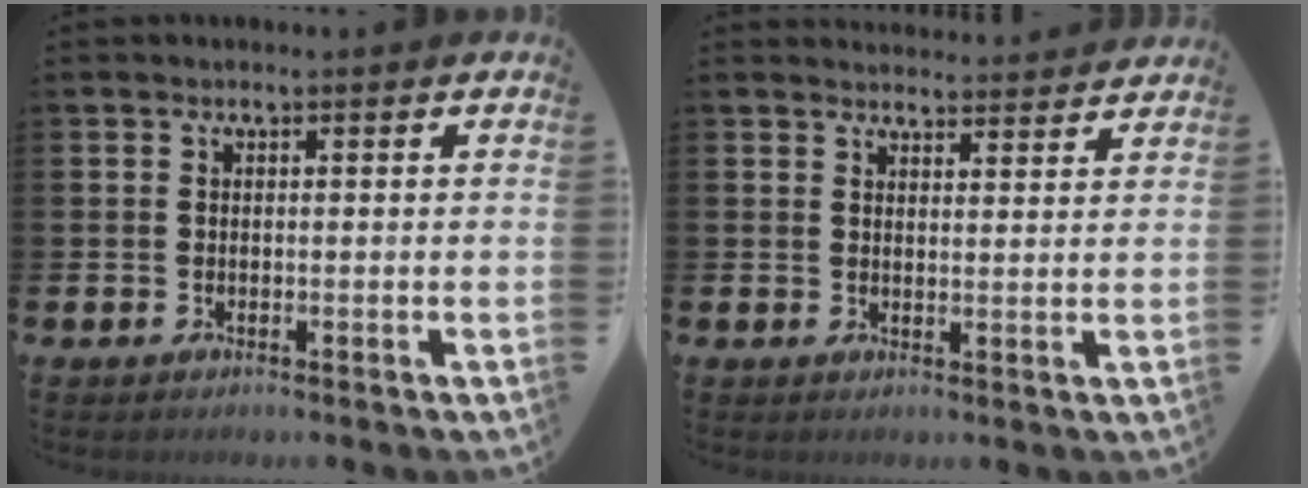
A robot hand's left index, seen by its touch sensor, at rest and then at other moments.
{"total": 3.4, "force": [3.3, 0.3, -0.1], "torque": [0.006, -0.026, 0.058]}